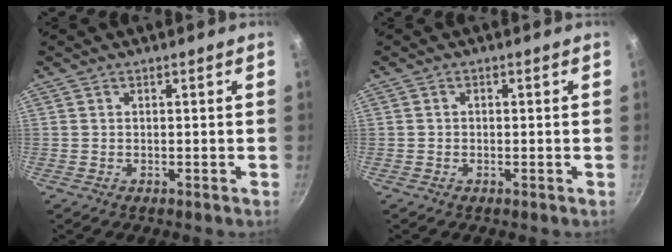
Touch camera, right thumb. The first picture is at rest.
{"total": 0.6, "force": [-0.2, 0.5, 0.2], "torque": [-0.003, 0.003, -0.004]}